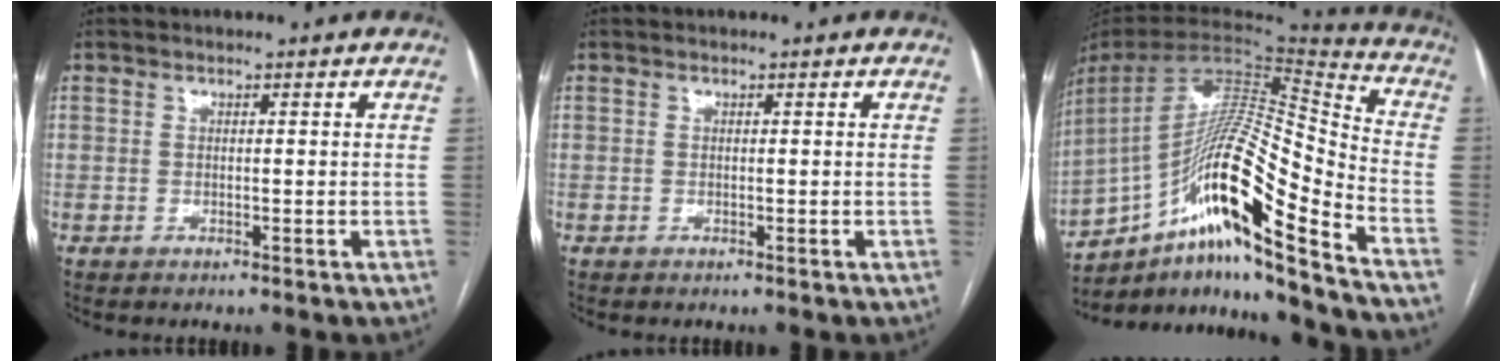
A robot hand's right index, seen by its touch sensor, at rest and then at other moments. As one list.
[{"total": 0.0}, {"total": 22.9, "force": [-13.4, 0.7, 18.5], "torque": [-0.328, 0.010, -0.240]}]